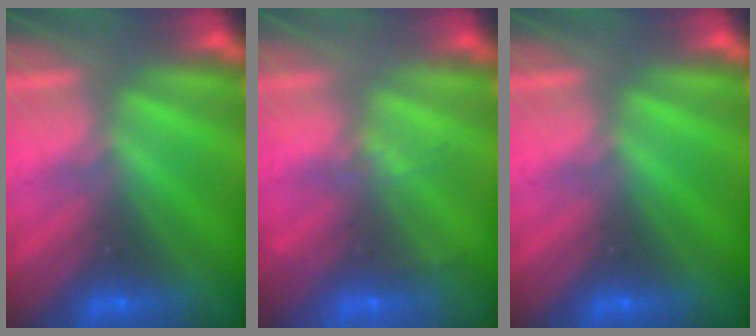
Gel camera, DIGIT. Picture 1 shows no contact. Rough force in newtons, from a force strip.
{"total": 2.3}
{"total": 0.0}